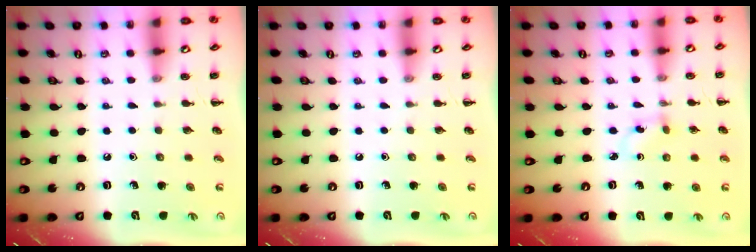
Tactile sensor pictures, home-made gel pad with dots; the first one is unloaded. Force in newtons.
{"total": 0.0}
{"total": 1.6, "press": 1.4, "slide": 0.7}